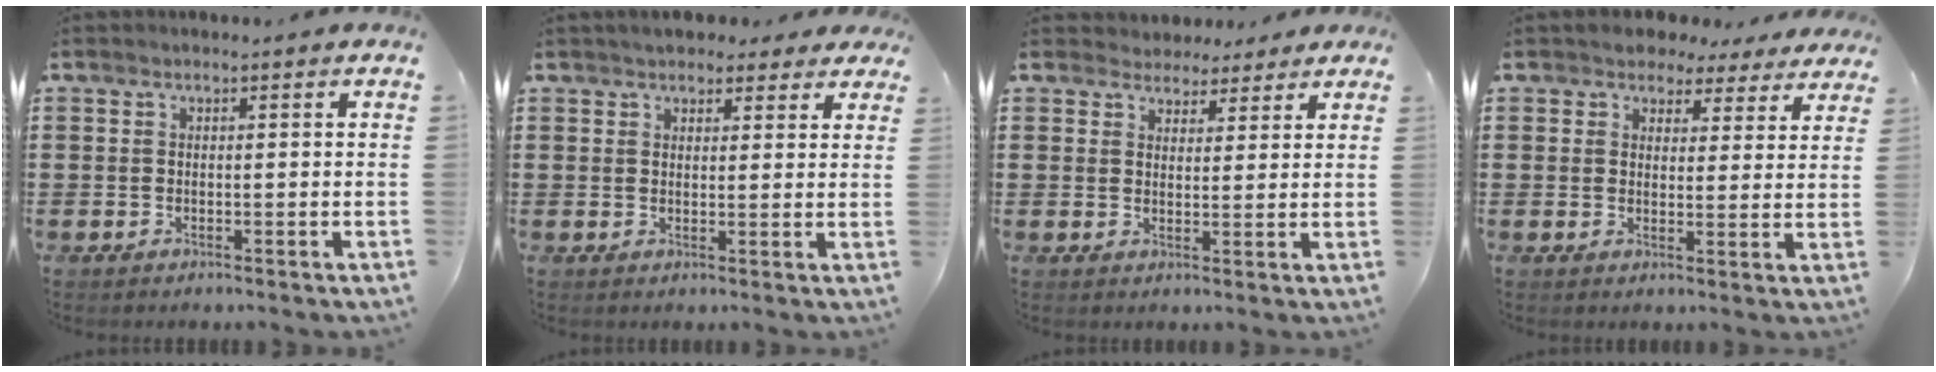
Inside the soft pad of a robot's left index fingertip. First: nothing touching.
{"total": 3.3, "force": [2.9, 1.3, 0.7], "torque": [-0.016, -0.002, 0.052]}
{"total": 3.4, "force": [3.0, 1.7, 0.1], "torque": [-0.016, 0.000, 0.056]}
{"total": 3.7, "force": [3.1, 1.9, 0.5], "torque": [-0.018, -0.004, 0.056]}